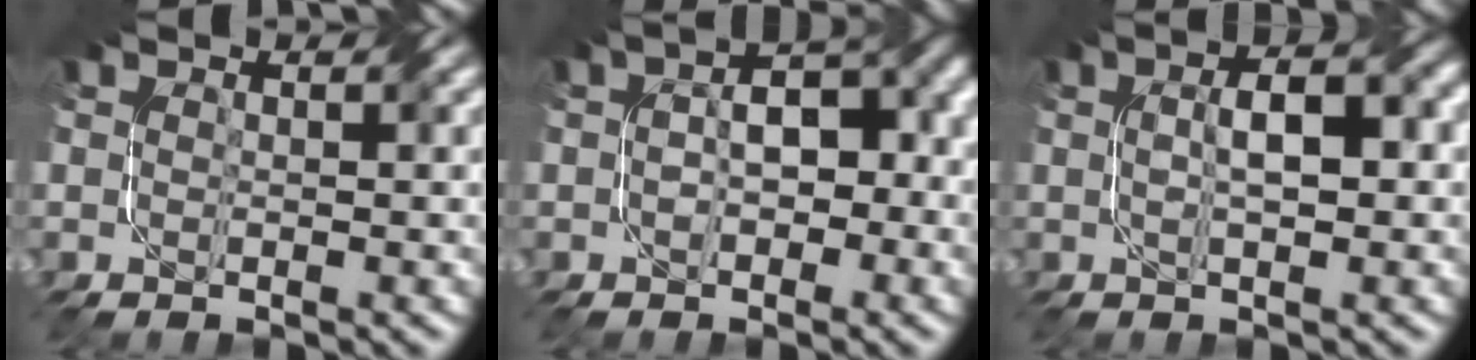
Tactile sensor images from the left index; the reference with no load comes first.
{"total": 5.7, "force": [-1.4, 3.0, 4.6], "torque": [-0.067, 0.014, -0.028]}
{"total": 3.8, "force": [0.4, 0.8, 3.7], "torque": [-0.064, 0.011, 0.006]}